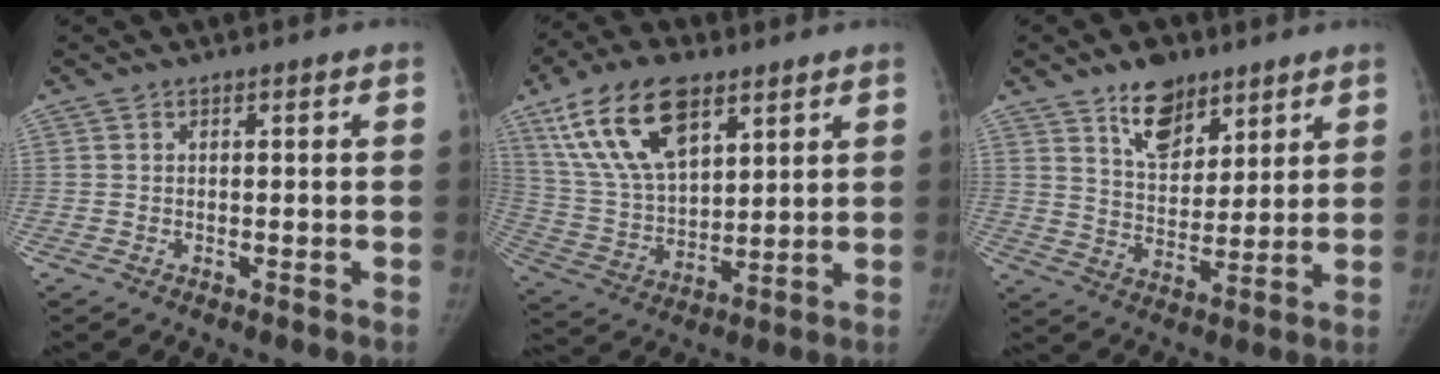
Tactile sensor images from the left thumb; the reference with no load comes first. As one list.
[{"total": 18.3, "force": [9.9, 9.1, 12.5], "torque": [-0.211, -0.028, 0.191]}, {"total": 10.5, "force": [7.0, 5.7, 5.2], "torque": [-0.055, -0.047, 0.124]}]